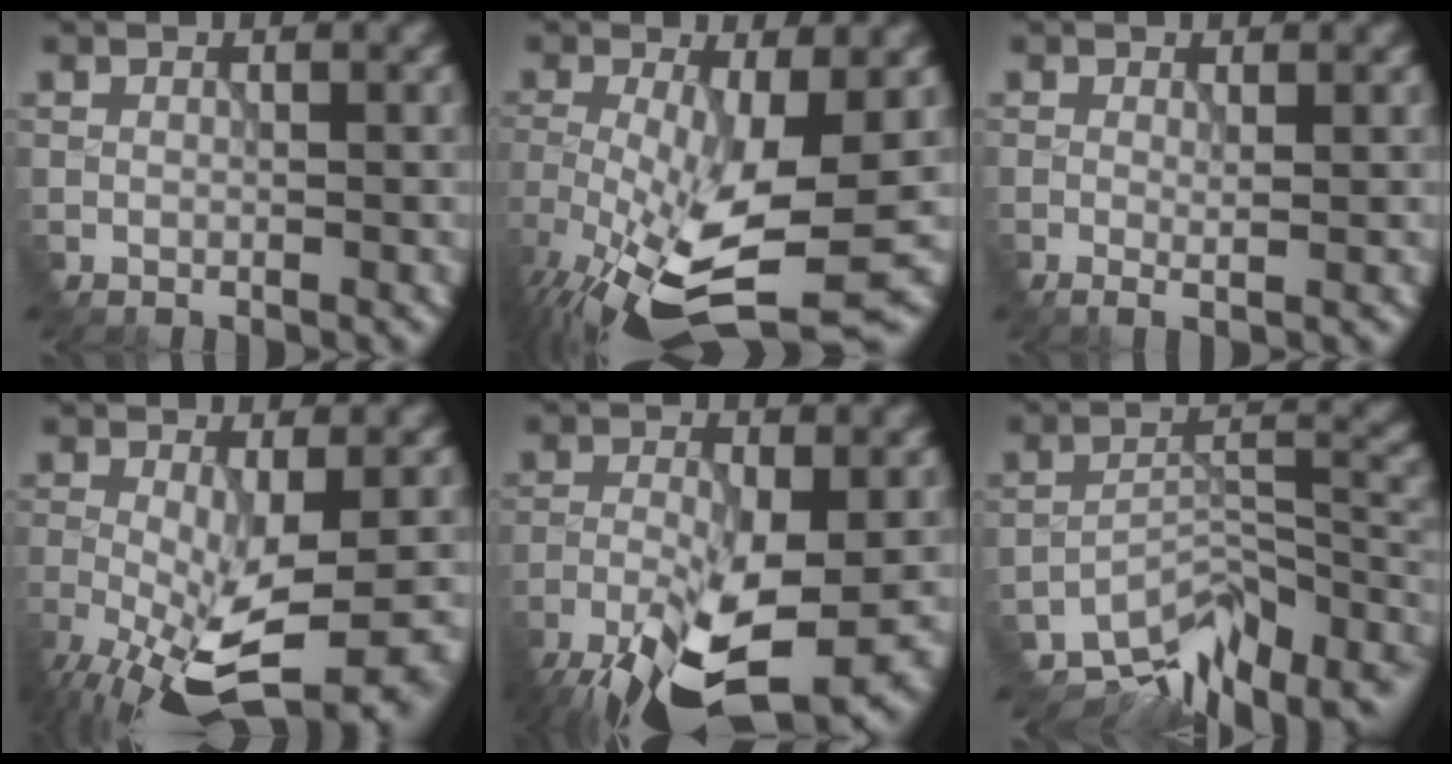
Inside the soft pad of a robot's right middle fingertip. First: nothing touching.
{"total": 10.7, "force": [-4.1, 3.4, 9.3], "torque": [-0.199, -0.028, -0.064]}
{"total": 1.0, "force": [0.0, 0.1, 1.0], "torque": [-0.024, 0.003, -0.002]}
{"total": 10.5, "force": [-5.4, 2.8, 8.6], "torque": [-0.179, -0.030, -0.081]}
{"total": 12.4, "force": [-7.6, 3.9, 9.0], "torque": [-0.195, -0.034, -0.123]}
{"total": 9.5, "force": [-7.7, 3.6, 4.3], "torque": [-0.061, 0.006, -0.130]}